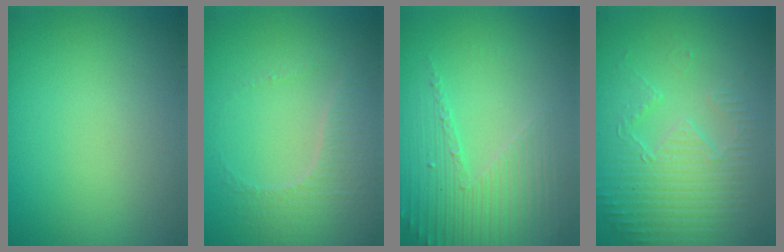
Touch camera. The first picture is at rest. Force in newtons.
{"total": 3.3, "press": 3.3, "slide": 0.6}
{"total": 4.8, "press": 3.2, "slide": 3.6}
{"total": 4.0, "press": 3.6, "slide": 1.7}